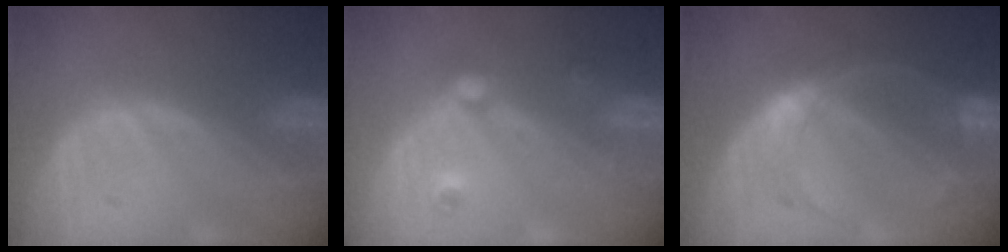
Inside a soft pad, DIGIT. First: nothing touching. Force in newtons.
{"total": 3.7, "press": 3.4, "slide": 1.4}
{"total": 5.9, "press": 5.9, "slide": 0.1}